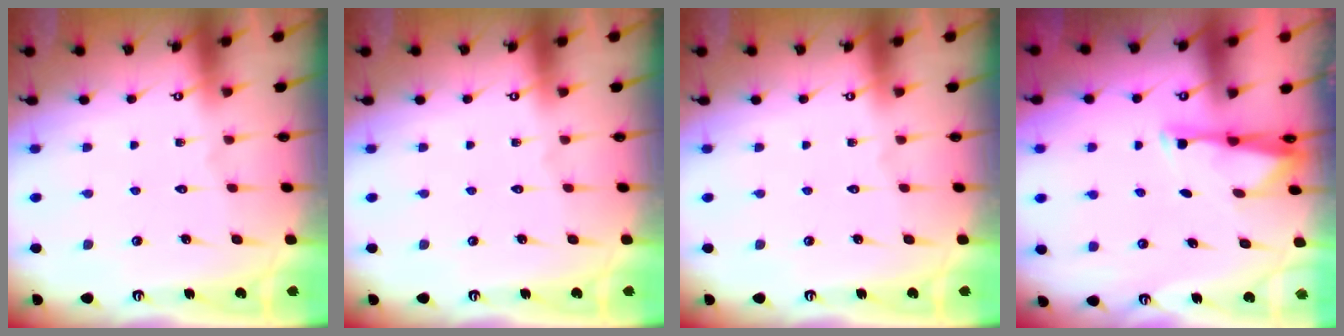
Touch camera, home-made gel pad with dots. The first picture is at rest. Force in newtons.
{"total": 0.0}
{"total": 0.0}
{"total": 2.9, "press": 2.9, "slide": 0.6}